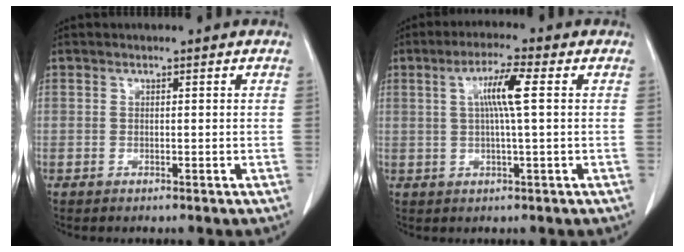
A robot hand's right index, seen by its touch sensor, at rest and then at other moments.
{"total": 6.3, "force": [1.3, 0.2, 6.2], "torque": [-0.114, 0.006, 0.023]}